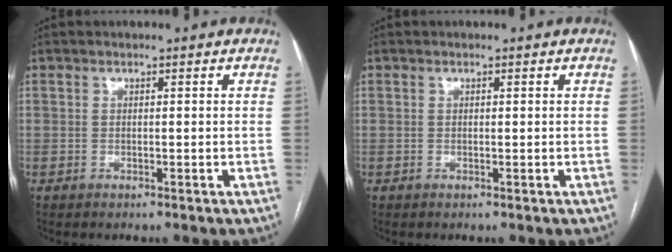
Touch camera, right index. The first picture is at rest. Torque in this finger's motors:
{"motor_torque": [0.24, 0.17, 0.03, 0.01]}